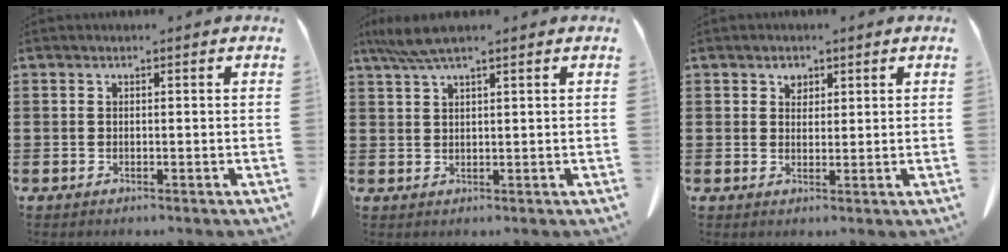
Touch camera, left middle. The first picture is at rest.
{"total": 4.6, "force": [3.4, 0.3, 3.1], "torque": [-0.068, -0.003, 0.064]}
{"total": 1.7, "force": [1.2, 1.1, 0.5], "torque": [-0.005, 0.001, 0.021]}